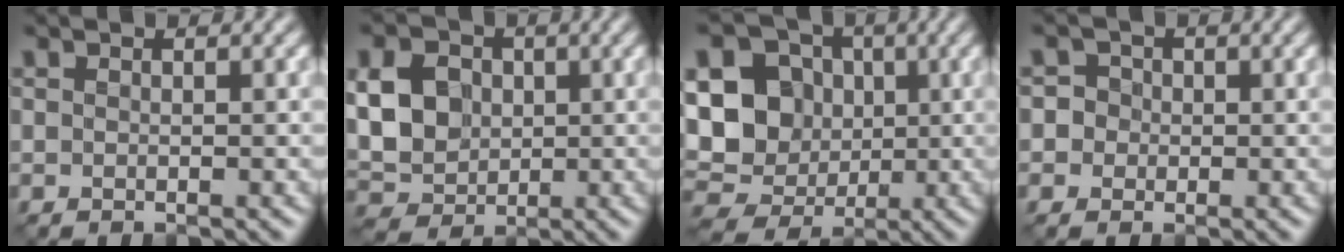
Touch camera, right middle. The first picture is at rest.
{"total": 6.8, "force": [0.8, 5.5, 3.9], "torque": [-0.094, 0.011, 0.010]}
{"total": 11.6, "force": [0.8, 10.2, 5.4], "torque": [-0.120, 0.011, -0.007]}
{"total": 2.7, "force": [0.5, 2.6, 0.9], "torque": [0.012, 0.016, -0.013]}